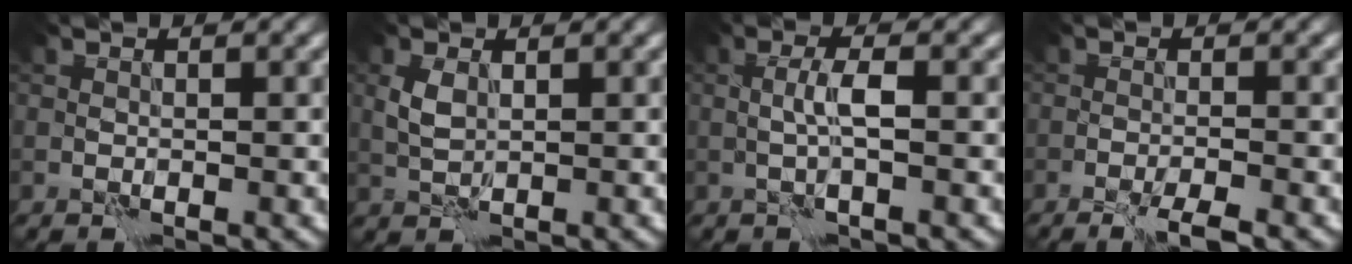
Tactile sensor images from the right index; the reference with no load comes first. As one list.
[{"total": 1.5, "force": [0.6, 0.8, 1.1], "torque": [-0.029, 0.002, 0.015]}, {"total": 1.8, "force": [0.1, -0.1, 1.8], "torque": [-0.034, 0.007, -0.001]}, {"total": 2.6, "force": [-2.0, 0.0, 1.6], "torque": [-0.027, 0.001, -0.039]}]